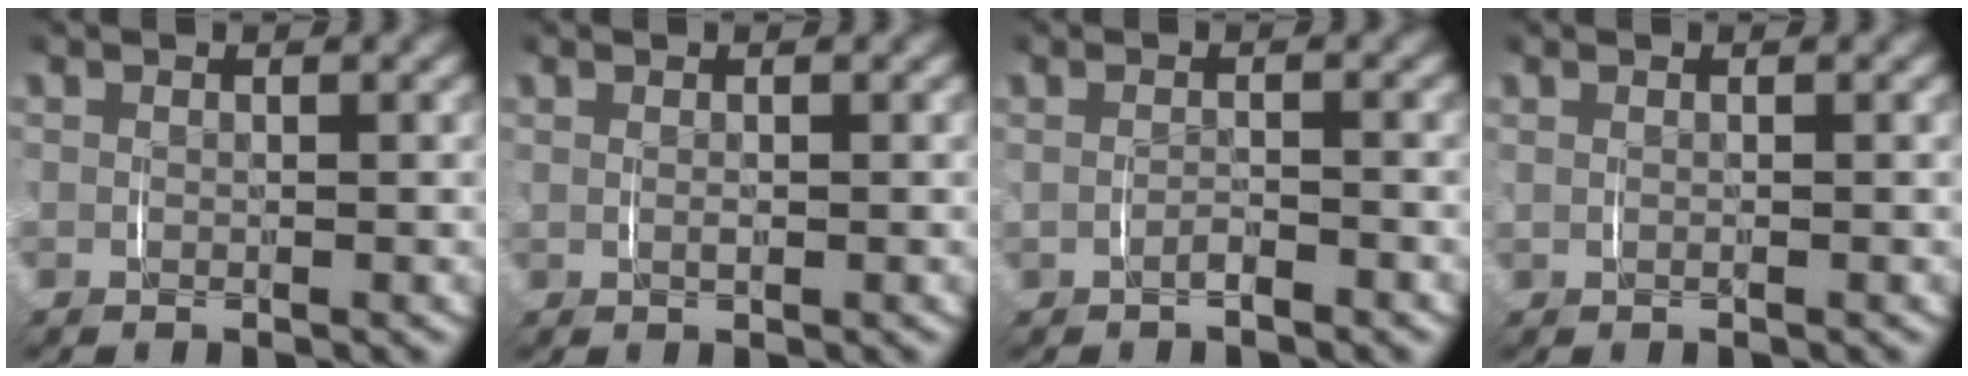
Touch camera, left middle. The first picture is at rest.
{"total": 0.8, "force": [0.2, 0.3, 0.7], "torque": [-0.013, -0.001, 0.006]}
{"total": 1.4, "force": [-0.7, 0.8, 0.8], "torque": [-0.019, 0.005, -0.016]}
{"total": 0.7, "force": [0.2, 0.3, 0.6], "torque": [-0.013, 0.002, 0.006]}